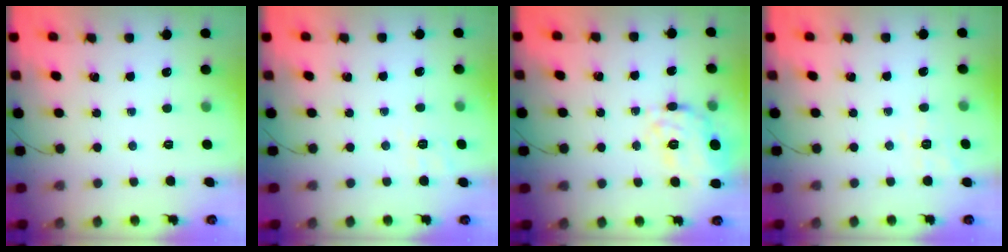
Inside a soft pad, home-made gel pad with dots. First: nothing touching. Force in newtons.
{"total": 2.3, "press": 1.4, "slide": 1.9}
{"total": 13.5, "press": 13.5, "slide": 1.3}
{"total": 4.8, "press": 4.3, "slide": 2.0}